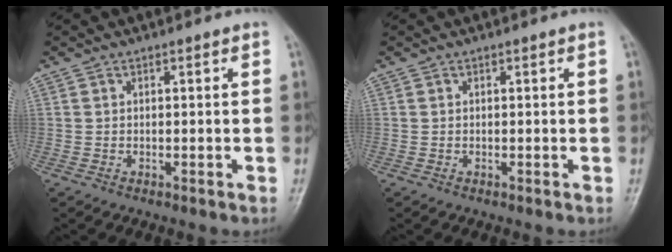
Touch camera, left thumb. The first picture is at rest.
{"total": 0.0}